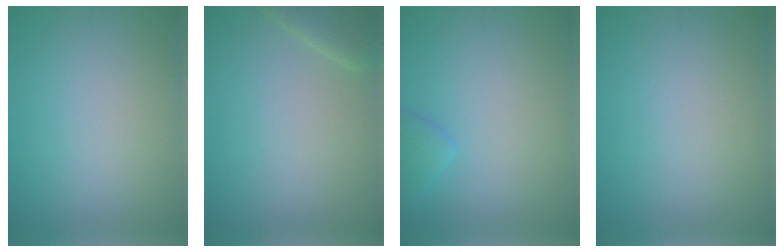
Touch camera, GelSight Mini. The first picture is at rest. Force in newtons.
{"total": 2.5, "press": 2.5, "slide": 0.1}
{"total": 1.4, "press": 1.4, "slide": 0.1}
{"total": 0.0}